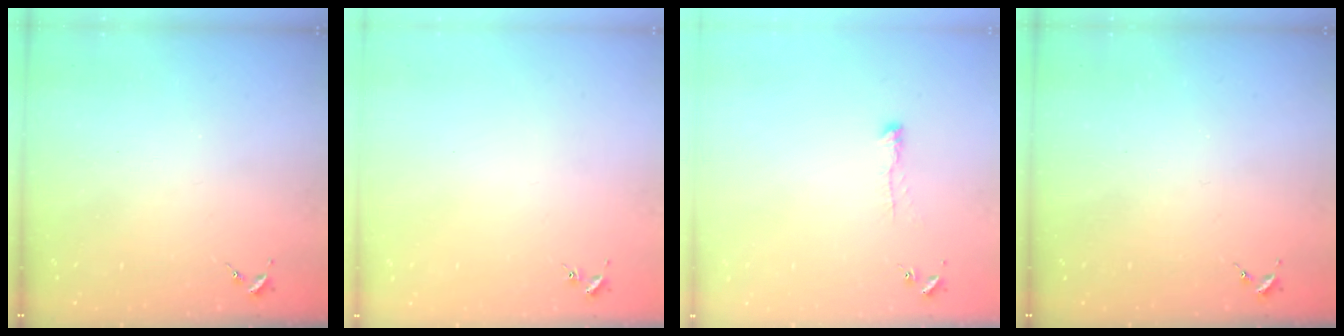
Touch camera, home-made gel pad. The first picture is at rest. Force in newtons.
{"total": 0.8, "press": 0.8, "slide": 0.2}
{"total": 4.1, "press": 4.1, "slide": 0.6}
{"total": 0.0}